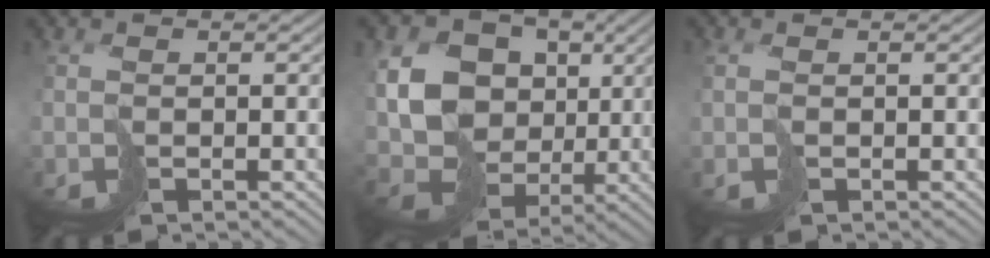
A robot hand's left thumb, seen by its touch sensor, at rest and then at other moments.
{"total": 15.4, "force": [1.5, 12.9, 8.2], "torque": [-0.223, 0.001, 0.033]}
{"total": 0.8, "force": [-0.1, 0.3, 0.7], "torque": [-0.021, -0.001, -0.002]}